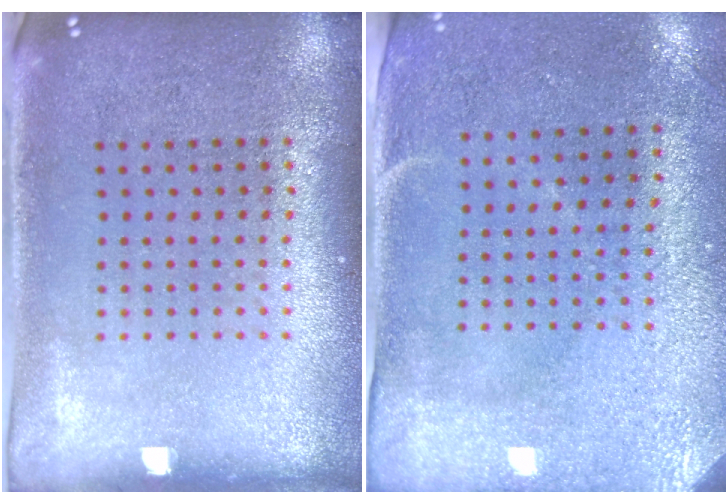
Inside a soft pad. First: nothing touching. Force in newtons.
{"total": 2.9, "press": 2.4, "slide": 1.6}